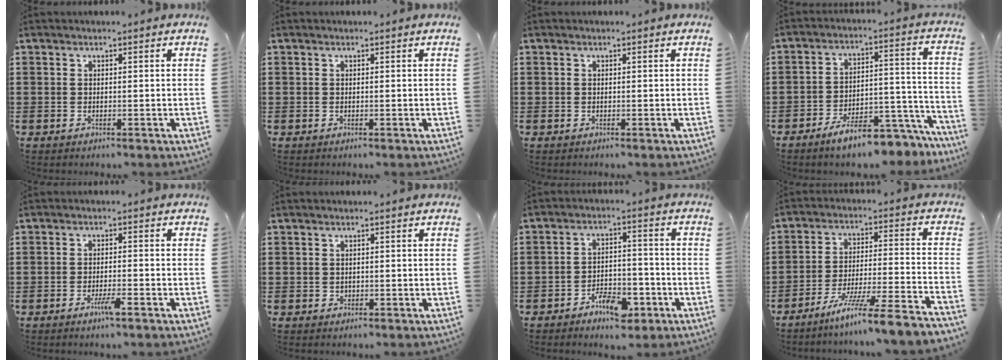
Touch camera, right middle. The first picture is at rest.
{"total": 0.0}
{"total": 0.0}
{"total": 8.6, "force": [-7.3, 1.4, 4.4], "torque": [-0.060, 0.020, -0.130]}
{"total": 3.1, "force": [-1.9, 0.3, 2.4], "torque": [-0.047, -0.003, -0.035]}
{"total": 0.5, "force": [0.1, 0.5, 0.1], "torque": [-0.004, 0.003, 0.002]}
{"total": 6.1, "force": [-4.3, 2.5, 3.4], "torque": [-0.057, 0.016, -0.079]}
{"total": 9.3, "force": [-7.8, -1.2, 4.8], "torque": [-0.084, -0.011, -0.155]}